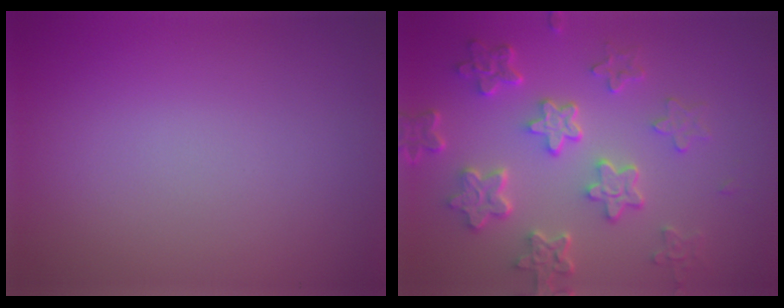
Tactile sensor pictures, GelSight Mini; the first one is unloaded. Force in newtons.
{"total": 5.8, "press": 4.4, "slide": 3.8}